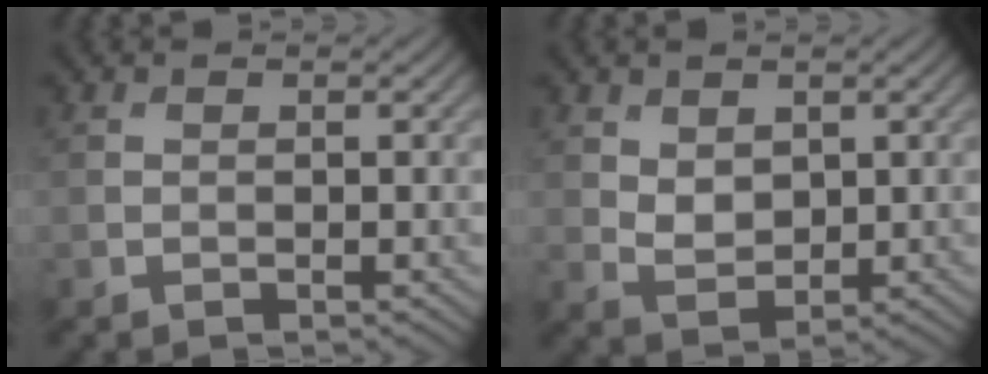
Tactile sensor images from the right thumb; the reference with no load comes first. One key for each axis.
{"total": 3.2, "fx": 1.4, "fy": 2.2, "fz": 1.9, "tx": -0.048, "ty": -0.005, "tz": 0.031}